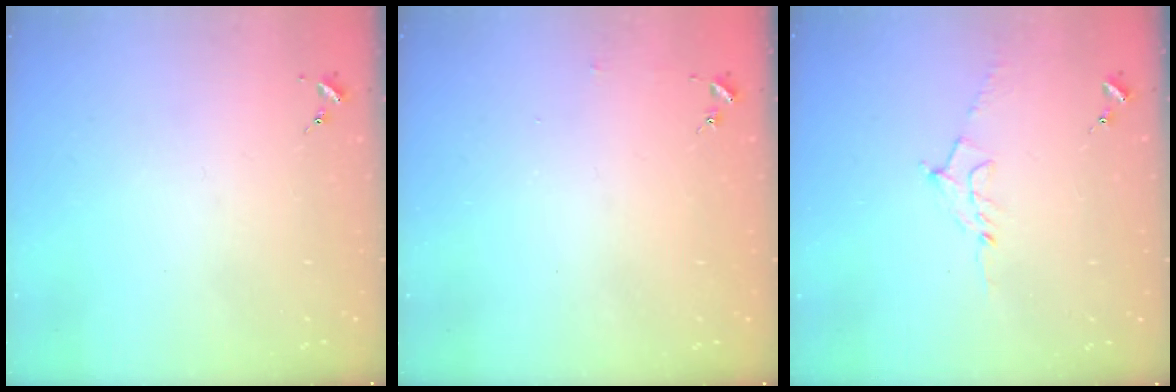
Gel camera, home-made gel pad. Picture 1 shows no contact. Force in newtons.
{"total": 2.5, "press": 2.5, "slide": 0.2}
{"total": 7.9, "press": 7.9, "slide": 1.0}